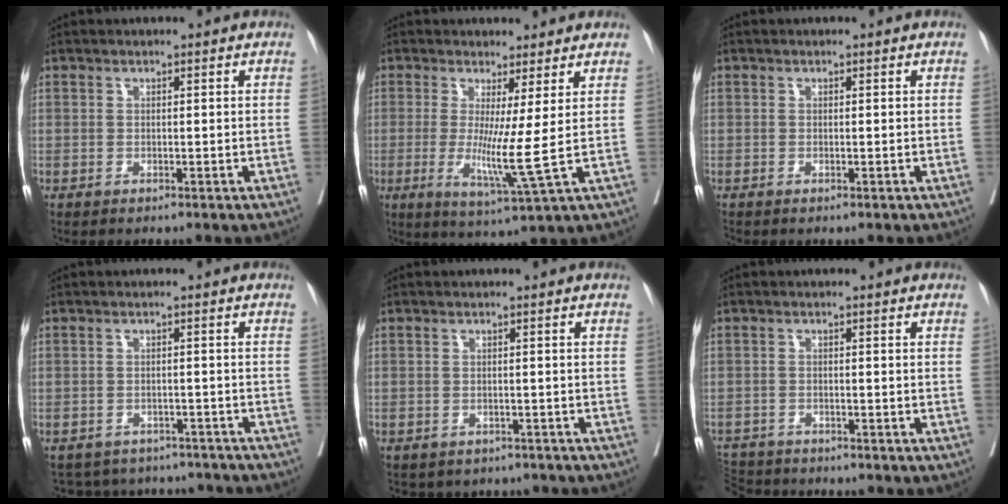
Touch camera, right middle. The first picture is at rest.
{"total": 7.1, "force": [0.0, -1.3, 7.0], "torque": [-0.129, -0.031, 0.005]}
{"total": 0.0}
{"total": 12.5, "force": [-11.4, 4.6, 2.2], "torque": [-0.037, 0.018, -0.130]}
{"total": 7.1, "force": [-6.0, 3.6, 1.2], "torque": [-0.004, 0.006, -0.065]}
{"total": 8.0, "force": [-7.3, 2.6, 1.9], "torque": [-0.047, -0.004, -0.120]}